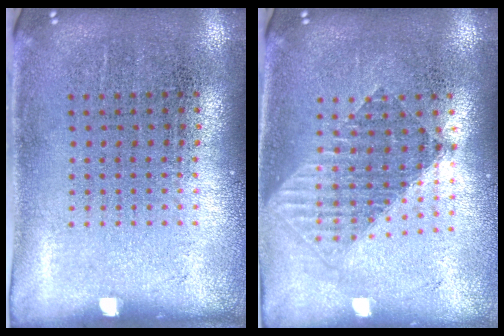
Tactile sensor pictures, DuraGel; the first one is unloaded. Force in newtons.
{"total": 1.5, "press": 1.3, "slide": 0.8}